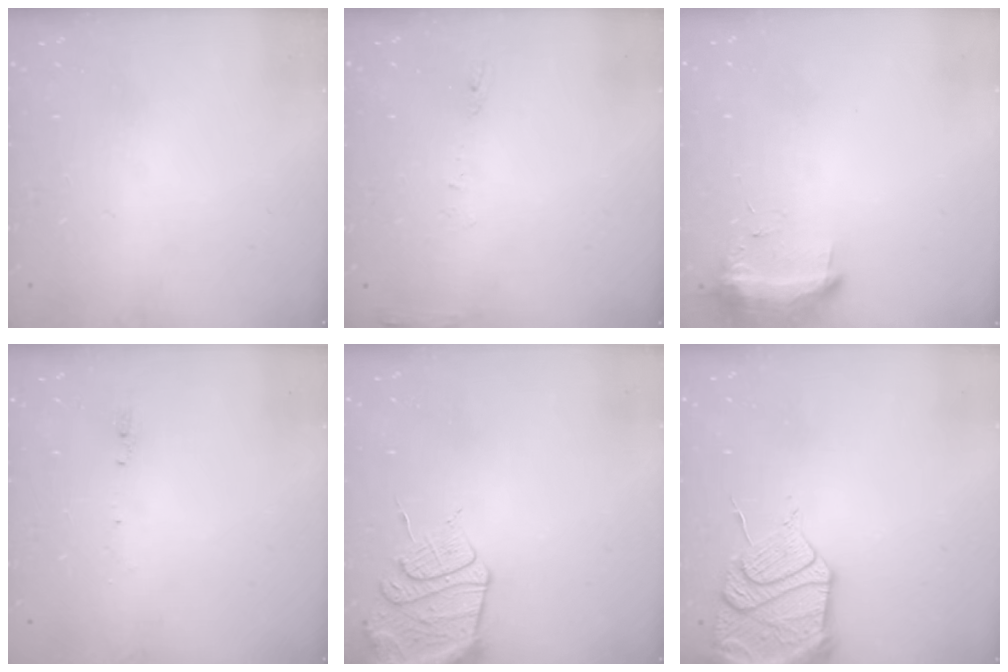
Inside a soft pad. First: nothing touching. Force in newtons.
{"total": 6.0, "press": 6.0, "slide": 0.6}
{"total": 9.9, "press": 9.8, "slide": 1.0}
{"total": 5.6, "press": 5.3, "slide": 1.7}
{"total": 13.1, "press": 13.0, "slide": 1.6}
{"total": 16.9, "press": 16.3, "slide": 4.2}